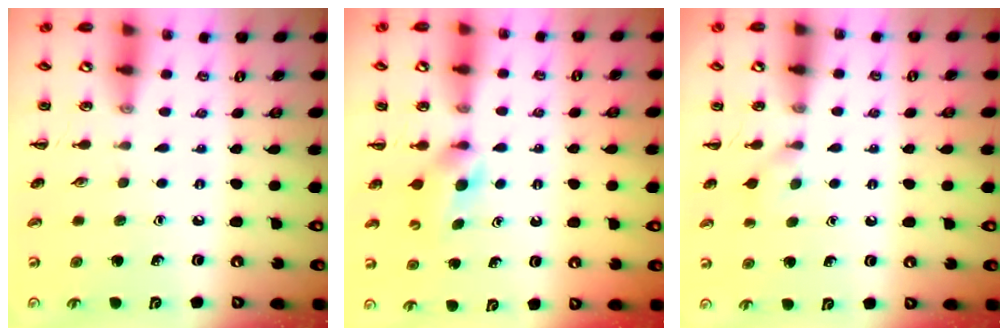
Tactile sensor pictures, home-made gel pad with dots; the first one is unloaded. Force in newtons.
{"total": 4.5, "press": 4.3, "slide": 1.3}
{"total": 3.5, "press": 3.3, "slide": 1.4}